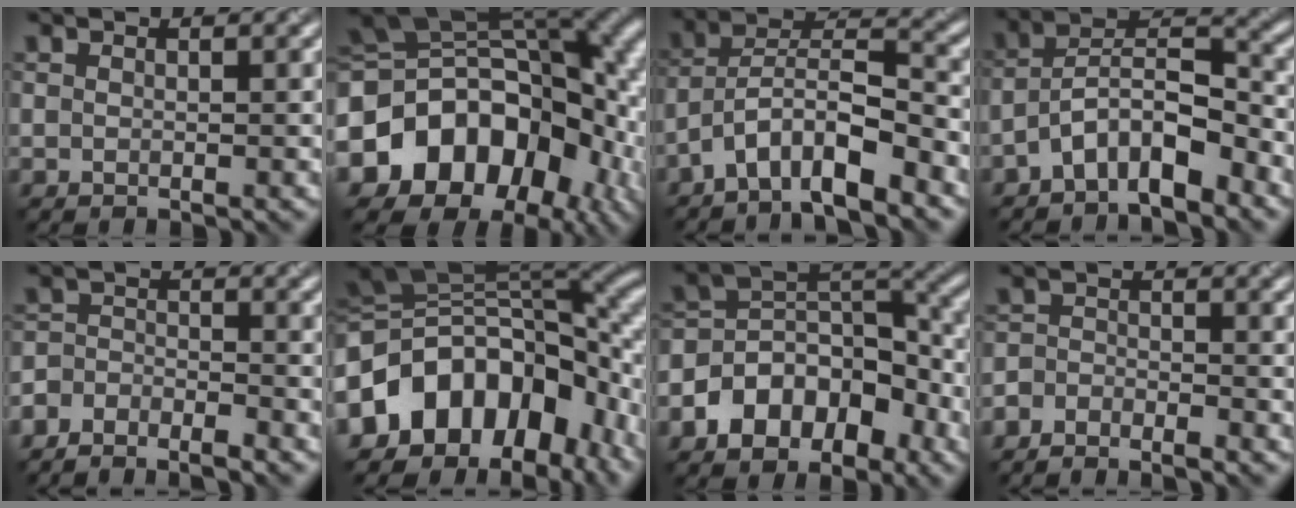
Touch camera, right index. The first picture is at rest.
{"total": 15.4, "force": [-4.4, 11.7, 9.0], "torque": [-0.151, 0.005, -0.081]}
{"total": 7.2, "force": [-5.1, 1.9, 4.8], "torque": [-0.078, 0.016, -0.095]}
{"total": 6.5, "force": [-4.2, 2.3, 4.3], "torque": [-0.070, 0.013, -0.083]}
{"total": 4.2, "force": [-4.0, 0.9, 1.0], "torque": [-0.016, -0.005, -0.076]}
{"total": 15.4, "force": [-3.4, 10.0, 11.2], "torque": [-0.186, 0.017, -0.065]}
{"total": 8.5, "force": [-4.3, 5.4, 5.0], "torque": [-0.072, 0.015, -0.088]}
{"total": 3.1, "force": [-2.9, 0.7, 0.7], "torque": [-0.009, 0.002, -0.059]}